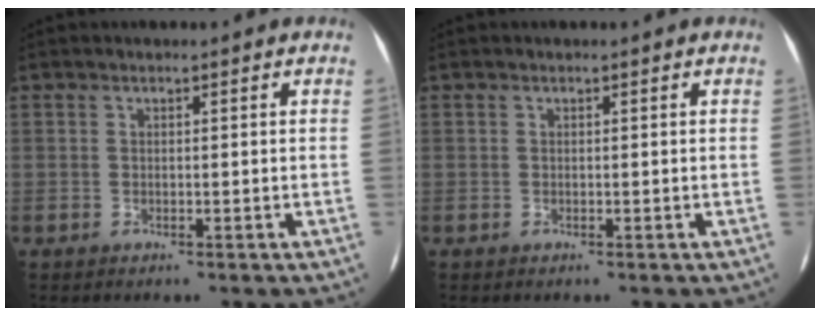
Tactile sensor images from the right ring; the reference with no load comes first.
{"total": 0.0}